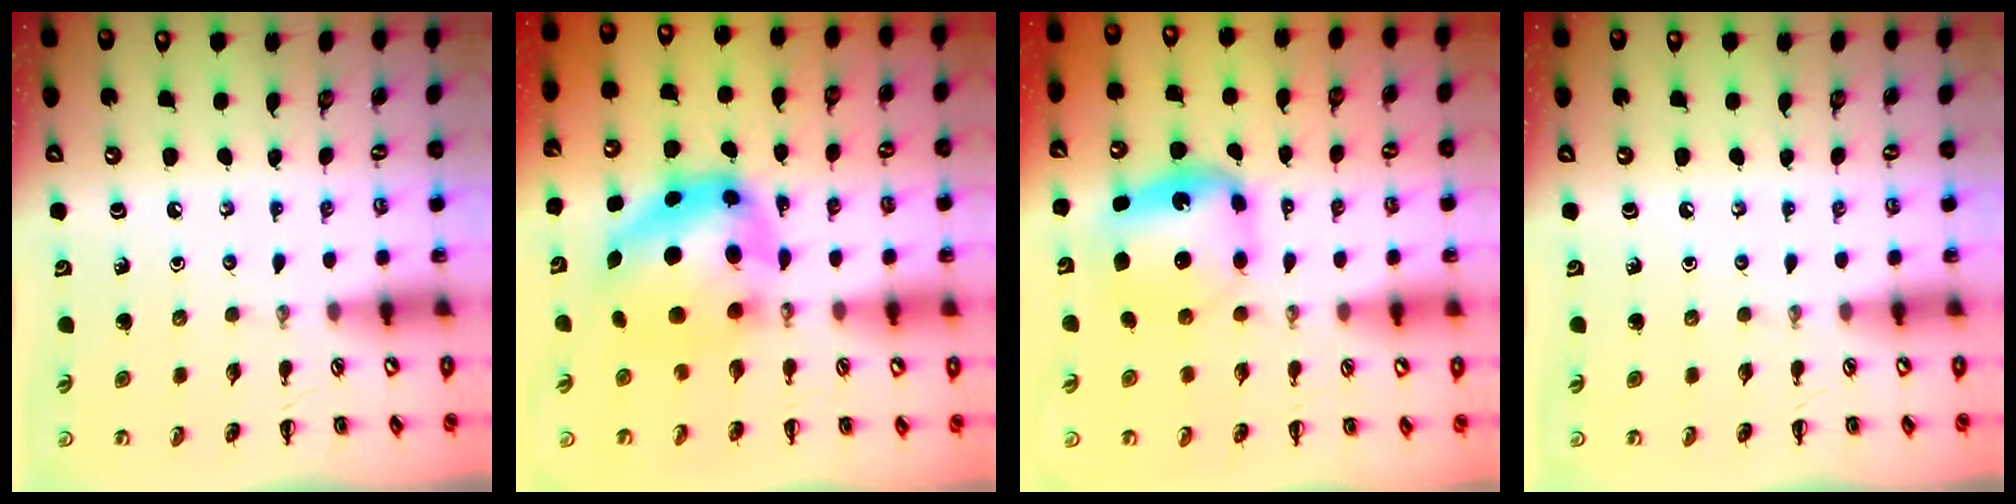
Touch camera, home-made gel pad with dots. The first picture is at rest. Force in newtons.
{"total": 8.7, "press": 8.4, "slide": 2.0}
{"total": 6.0, "press": 6.0, "slide": 1.1}
{"total": 0.0}